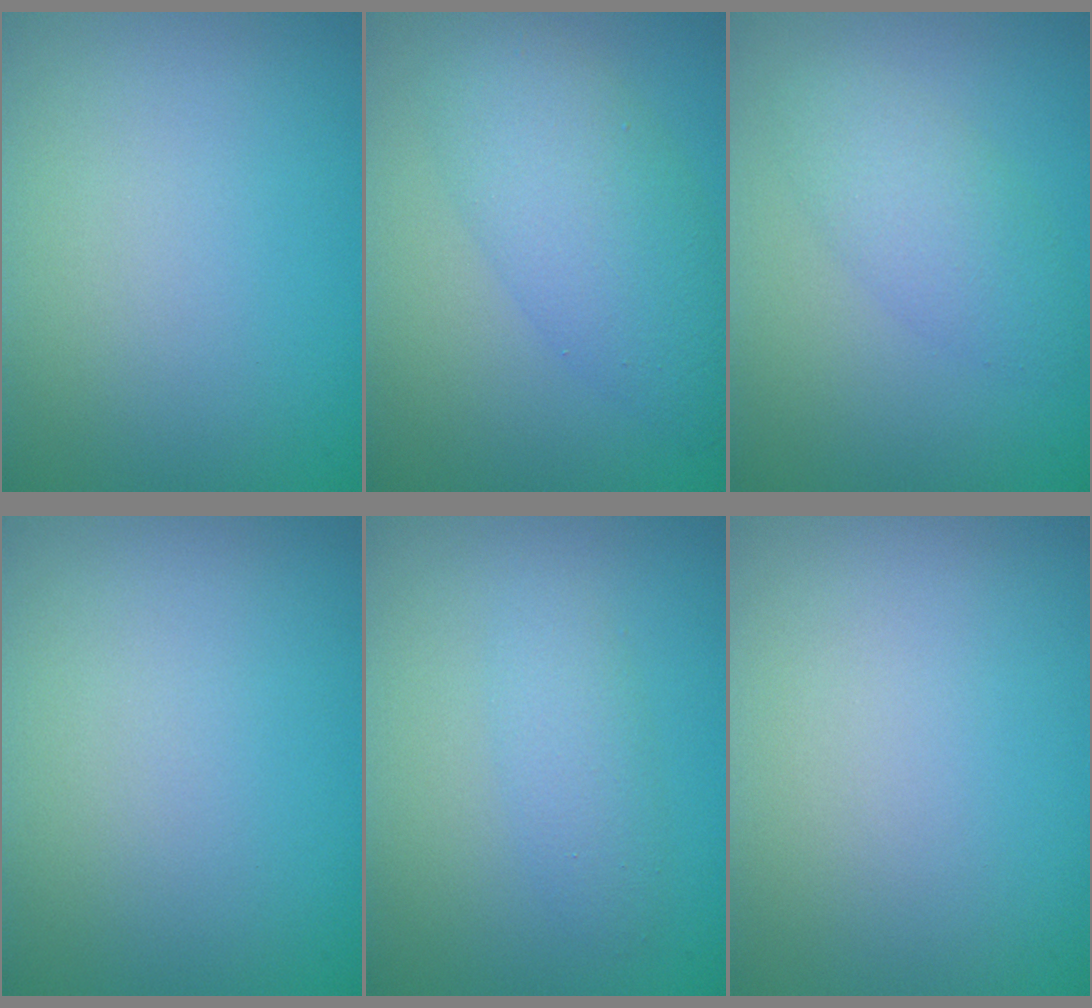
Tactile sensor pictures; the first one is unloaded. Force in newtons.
{"total": 5.5, "press": 5.5, "slide": 0.3}
{"total": 3.0, "press": 3.0, "slide": 0.0}
{"total": 0.0}
{"total": 1.9, "press": 1.9, "slide": 0.1}
{"total": 0.0}